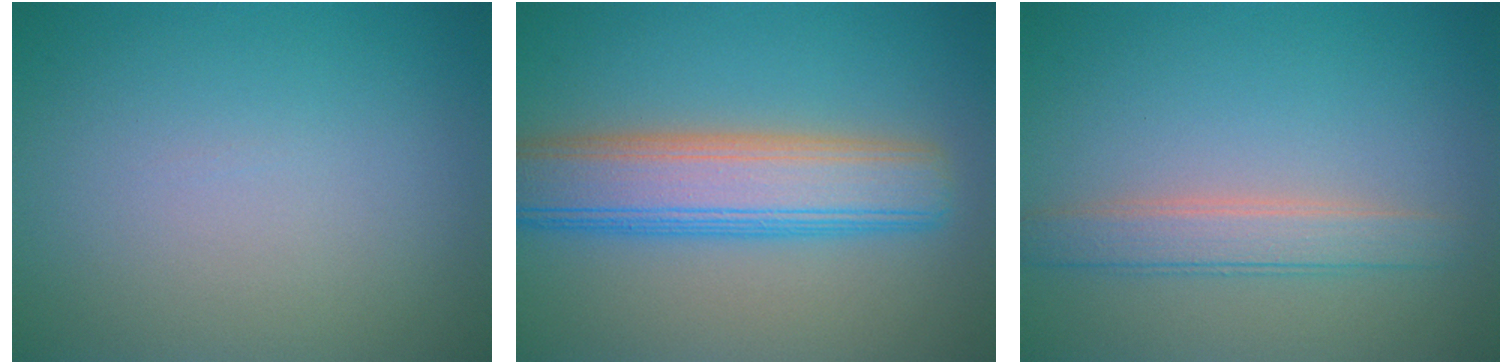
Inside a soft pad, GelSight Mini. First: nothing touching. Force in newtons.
{"total": 7.6, "press": 7.6, "slide": 0.2}
{"total": 2.8, "press": 2.8, "slide": 0.3}